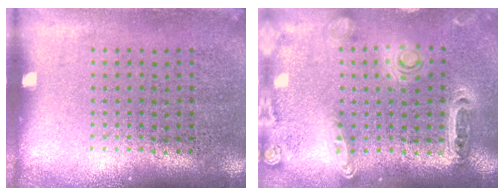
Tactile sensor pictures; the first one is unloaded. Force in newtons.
{"total": 1.4, "press": 1.3, "slide": 0.3}